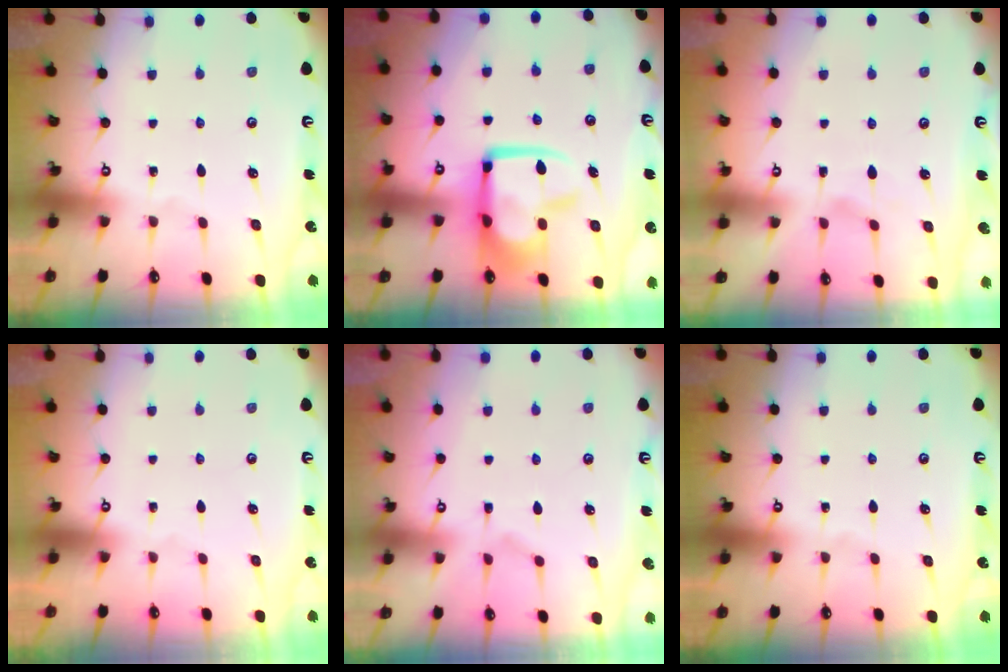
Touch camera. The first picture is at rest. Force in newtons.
{"total": 12.3, "press": 12.2, "slide": 1.5}
{"total": 2.9, "press": 2.7, "slide": 1.0}
{"total": 1.5, "press": 1.4, "slide": 0.6}
{"total": 1.7, "press": 1.2, "slide": 1.1}
{"total": 0.0}